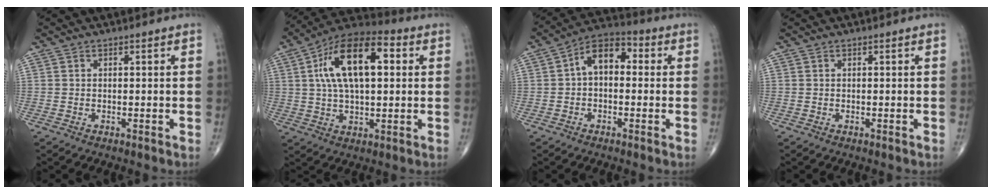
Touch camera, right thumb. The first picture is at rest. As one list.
[{"total": 17.8, "force": [3.9, 8.5, 15.1], "torque": [-0.251, 0.022, 0.060]}, {"total": 8.9, "force": [0.8, 5.6, 6.9], "torque": [-0.093, 0.032, 0.000]}, {"total": 0.0}]